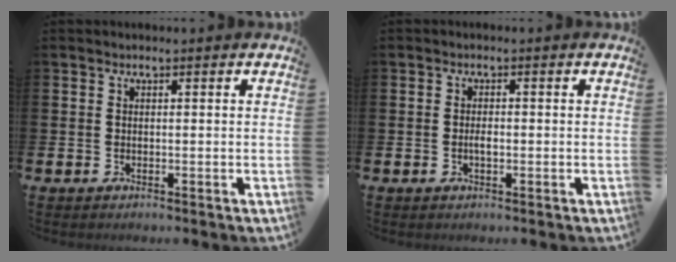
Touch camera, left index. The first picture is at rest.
{"total": 1.3, "force": [-0.2, 0.5, 1.1], "torque": [-0.019, 0.000, -0.006]}